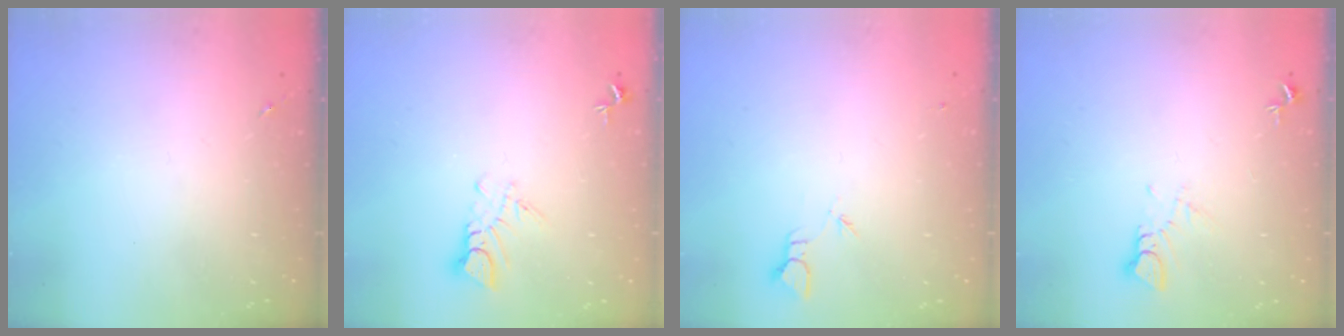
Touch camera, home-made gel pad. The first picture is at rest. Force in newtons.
{"total": 5.0, "press": 5.0, "slide": 0.3}
{"total": 1.8, "press": 1.8, "slide": 0.0}
{"total": 3.5, "press": 3.5, "slide": 0.3}